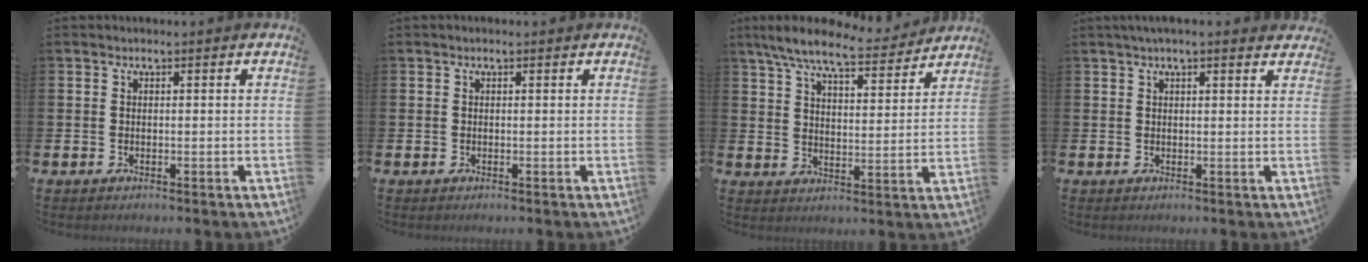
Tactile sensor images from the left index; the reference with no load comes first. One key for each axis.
{"total": 0.0}
{"total": 8.4, "fx": 7.6, "fy": 1.3, "fz": 3.3, "tx": -0.090, "ty": -0.038, "tz": 0.135}
{"total": 2.1, "fx": 1.8, "fy": 0.2, "fz": 1.0, "tx": -0.013, "ty": -0.004, "tz": 0.031}